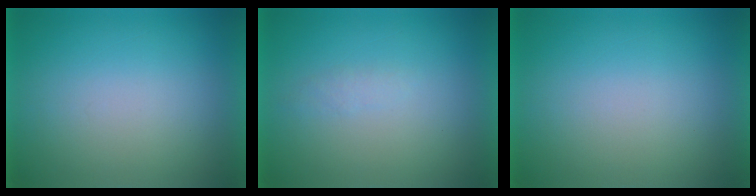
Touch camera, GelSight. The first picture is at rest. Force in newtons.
{"total": 1.2}
{"total": 0.0}